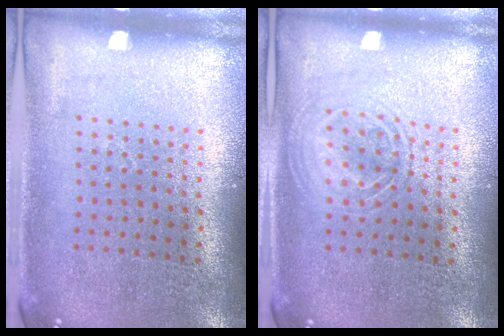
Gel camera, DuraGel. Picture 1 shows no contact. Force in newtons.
{"total": 1.3, "press": 1.2, "slide": 0.2}